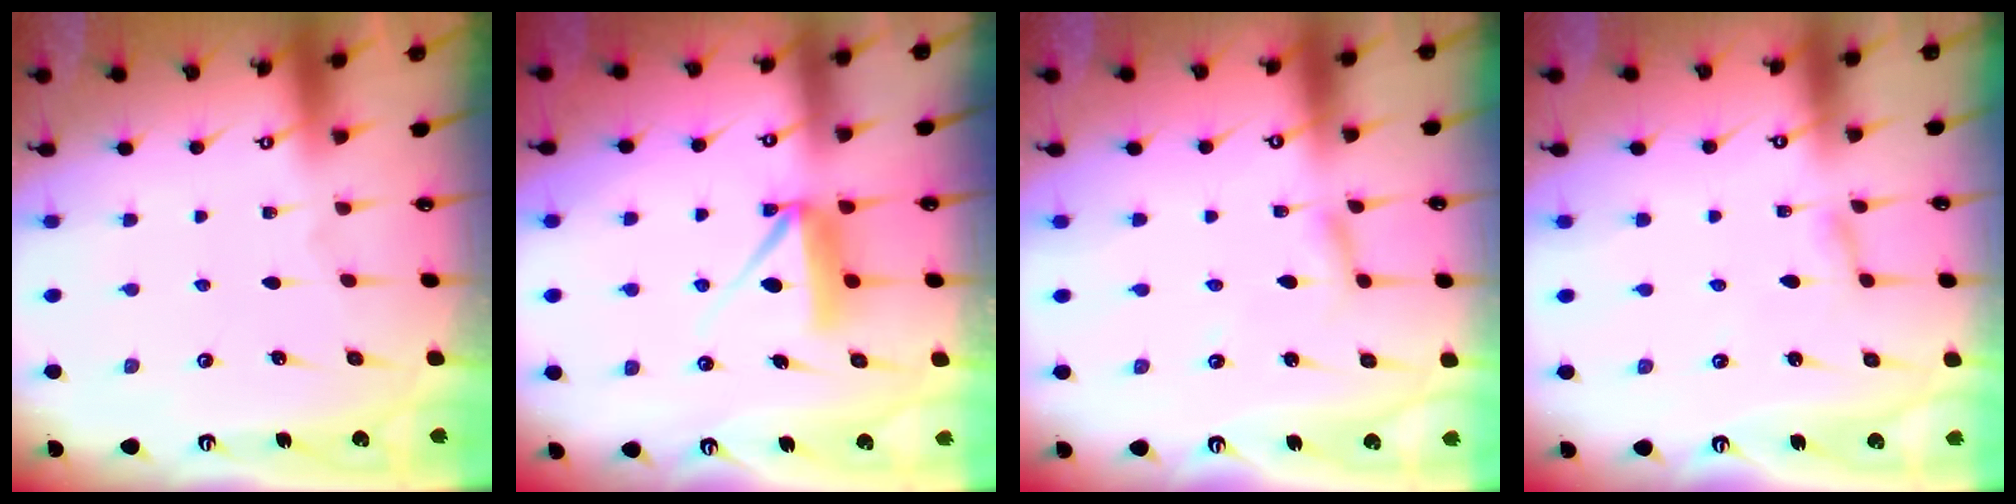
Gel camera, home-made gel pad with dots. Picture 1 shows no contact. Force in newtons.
{"total": 7.1, "press": 7.1, "slide": 0.6}
{"total": 2.2, "press": 2.2, "slide": 0.2}
{"total": 2.1, "press": 2.1, "slide": 0.3}